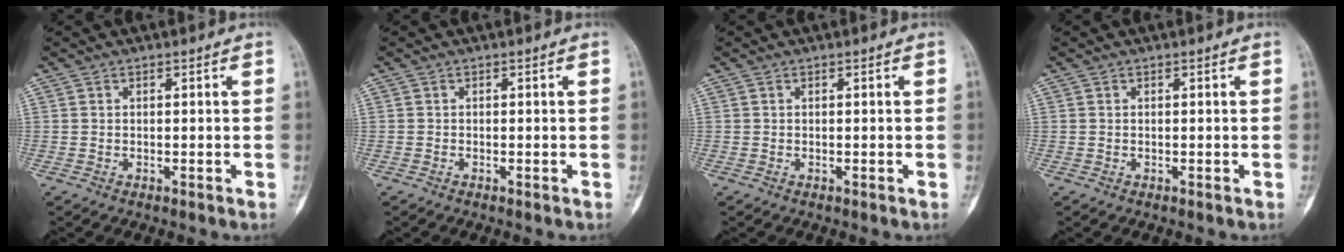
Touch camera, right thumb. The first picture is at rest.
{"total": 0.0}
{"total": 0.0}
{"total": 0.0}